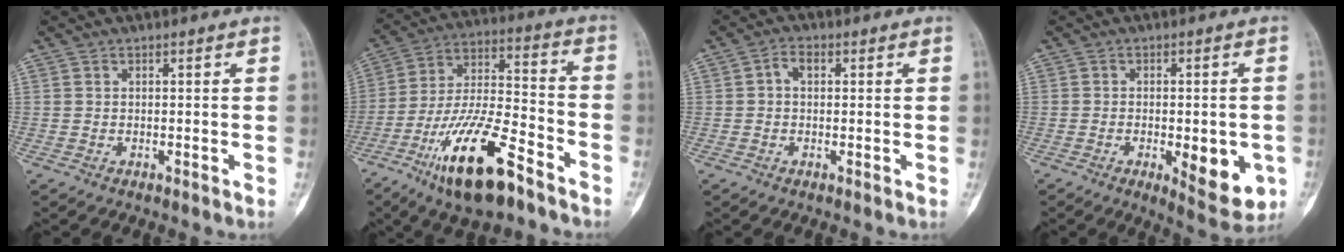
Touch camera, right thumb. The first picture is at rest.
{"total": 19.4, "force": [-11.5, 6.2, 14.3], "torque": [-0.265, 0.066, -0.206]}
{"total": 2.7, "force": [0.6, 1.8, 1.9], "torque": [-0.026, 0.011, 0.008]}
{"total": 10.1, "force": [-2.9, 4.2, 8.7], "torque": [-0.091, -0.004, -0.030]}